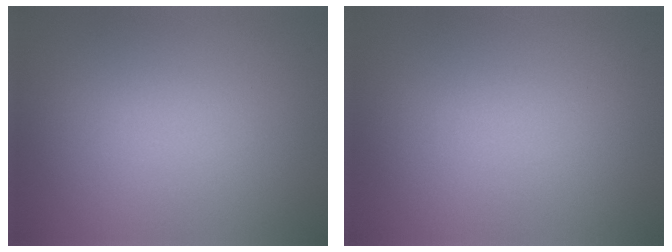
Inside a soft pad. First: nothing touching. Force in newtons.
{"total": 0.0}